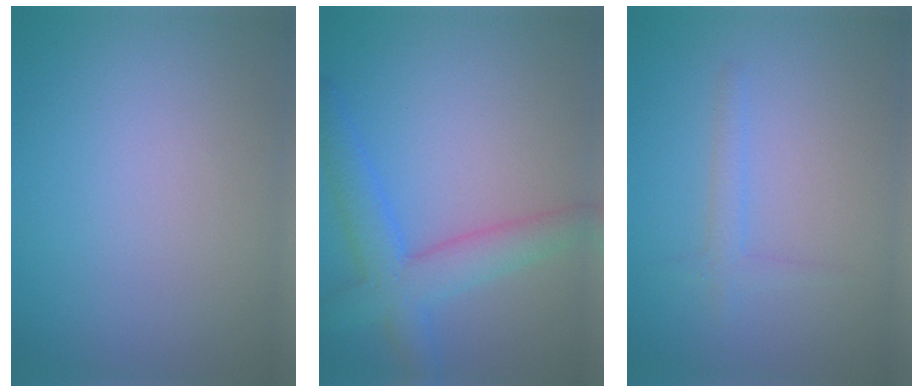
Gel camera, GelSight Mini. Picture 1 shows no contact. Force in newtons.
{"total": 4.7, "press": 4.6, "slide": 0.4}
{"total": 1.4, "press": 1.4, "slide": 0.1}